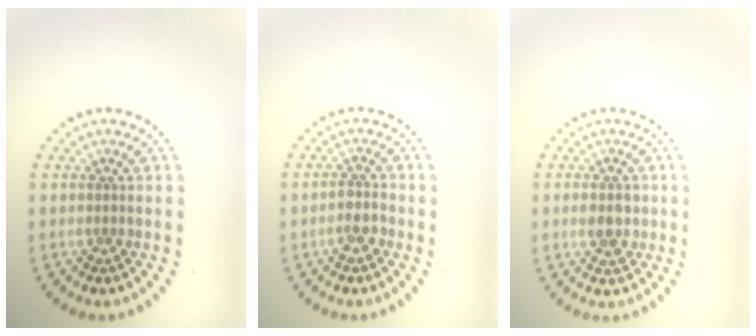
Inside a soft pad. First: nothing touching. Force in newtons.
{"total": 1.9, "press": 1.7, "slide": 0.7}
{"total": 2.7, "press": 2.7, "slide": 0.0}